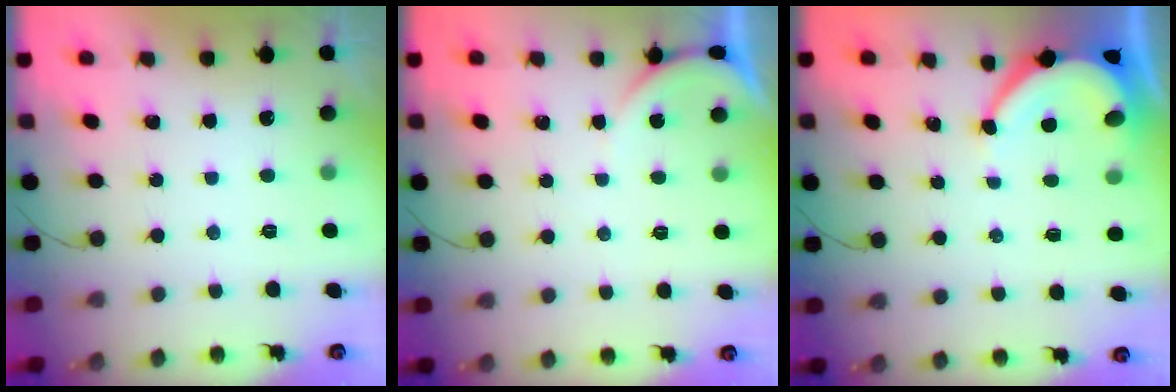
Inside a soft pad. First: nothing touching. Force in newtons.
{"total": 1.6, "press": 1.6, "slide": 0.4}
{"total": 6.2, "press": 6.2, "slide": 0.7}